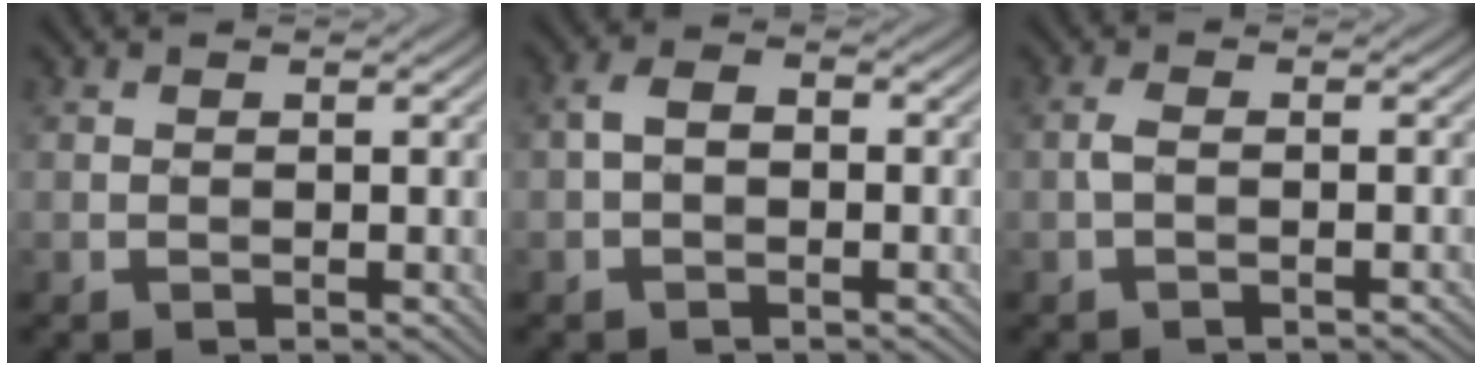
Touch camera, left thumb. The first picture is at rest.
{"total": 2.8, "force": [-0.6, 1.8, 2.0], "torque": [-0.041, 0.006, -0.016]}
{"total": 1.8, "force": [-0.7, 0.6, 1.6], "torque": [-0.034, 0.005, -0.018]}